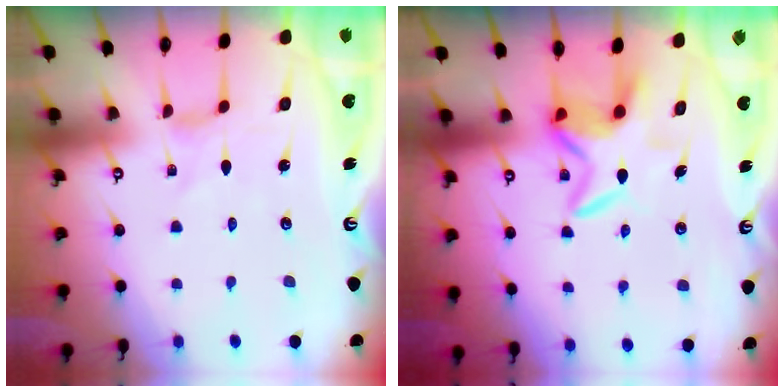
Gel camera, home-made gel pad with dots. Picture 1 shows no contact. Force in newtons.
{"total": 6.9, "press": 6.9, "slide": 0.3}